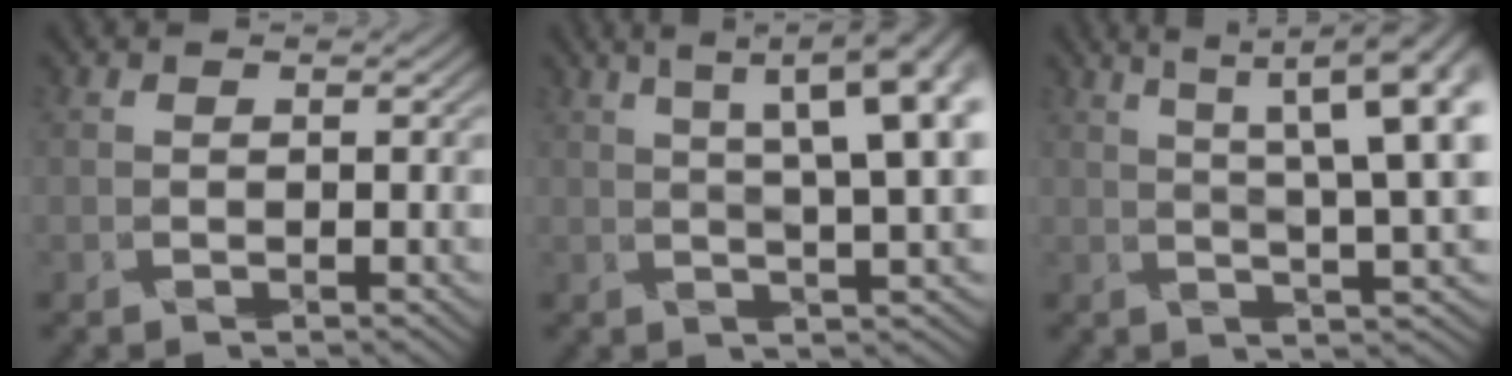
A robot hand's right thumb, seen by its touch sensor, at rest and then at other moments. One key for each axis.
{"total": 9.8, "fx": 4.1, "fy": 1.6, "fz": 8.8, "tx": -0.121, "ty": 0.034, "tz": 0.052}
{"total": 11.0, "fx": 5.1, "fy": 1.7, "fz": 9.6, "tx": -0.133, "ty": 0.035, "tz": 0.072}